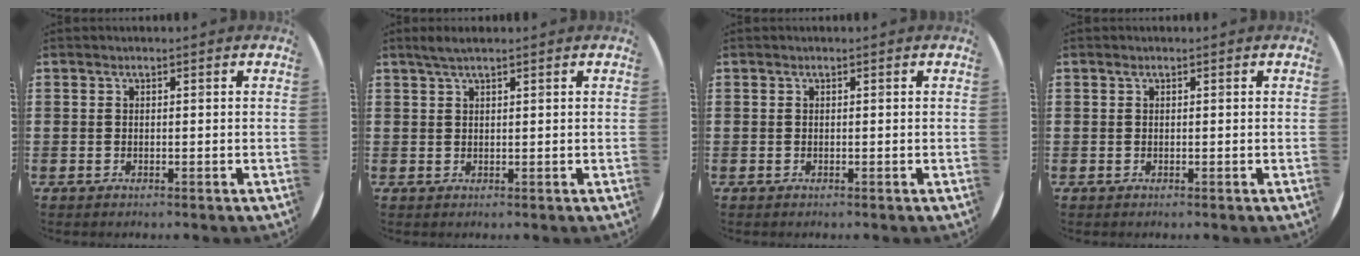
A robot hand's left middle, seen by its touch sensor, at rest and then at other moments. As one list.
[{"total": 1.7, "force": [1.3, 0.1, 1.1], "torque": [-0.022, 0.003, 0.023]}, {"total": 0.0}, {"total": 0.0}]